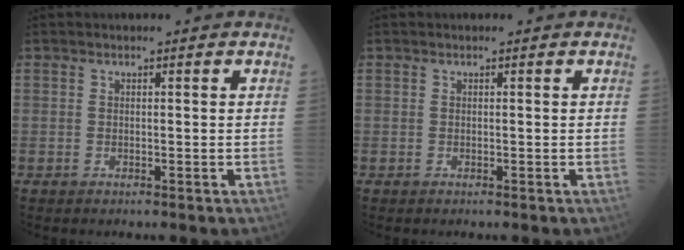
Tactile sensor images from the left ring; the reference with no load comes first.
{"total": 0.0}